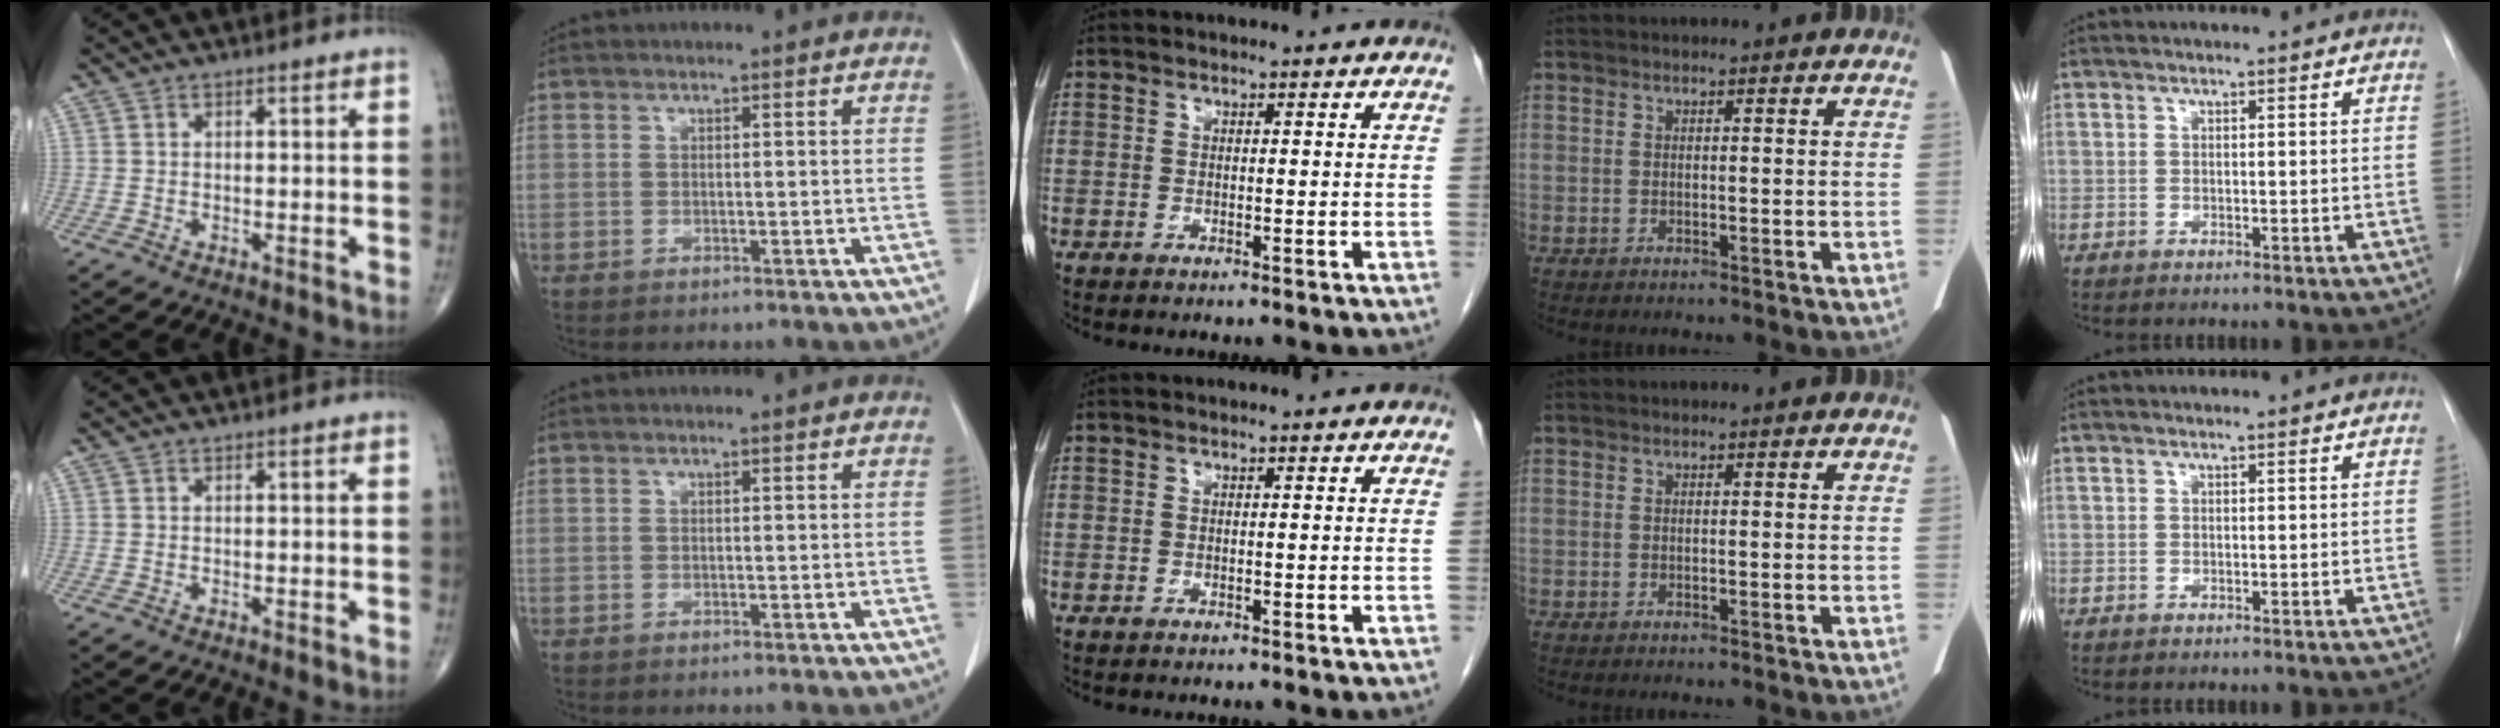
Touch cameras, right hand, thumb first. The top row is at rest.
{}